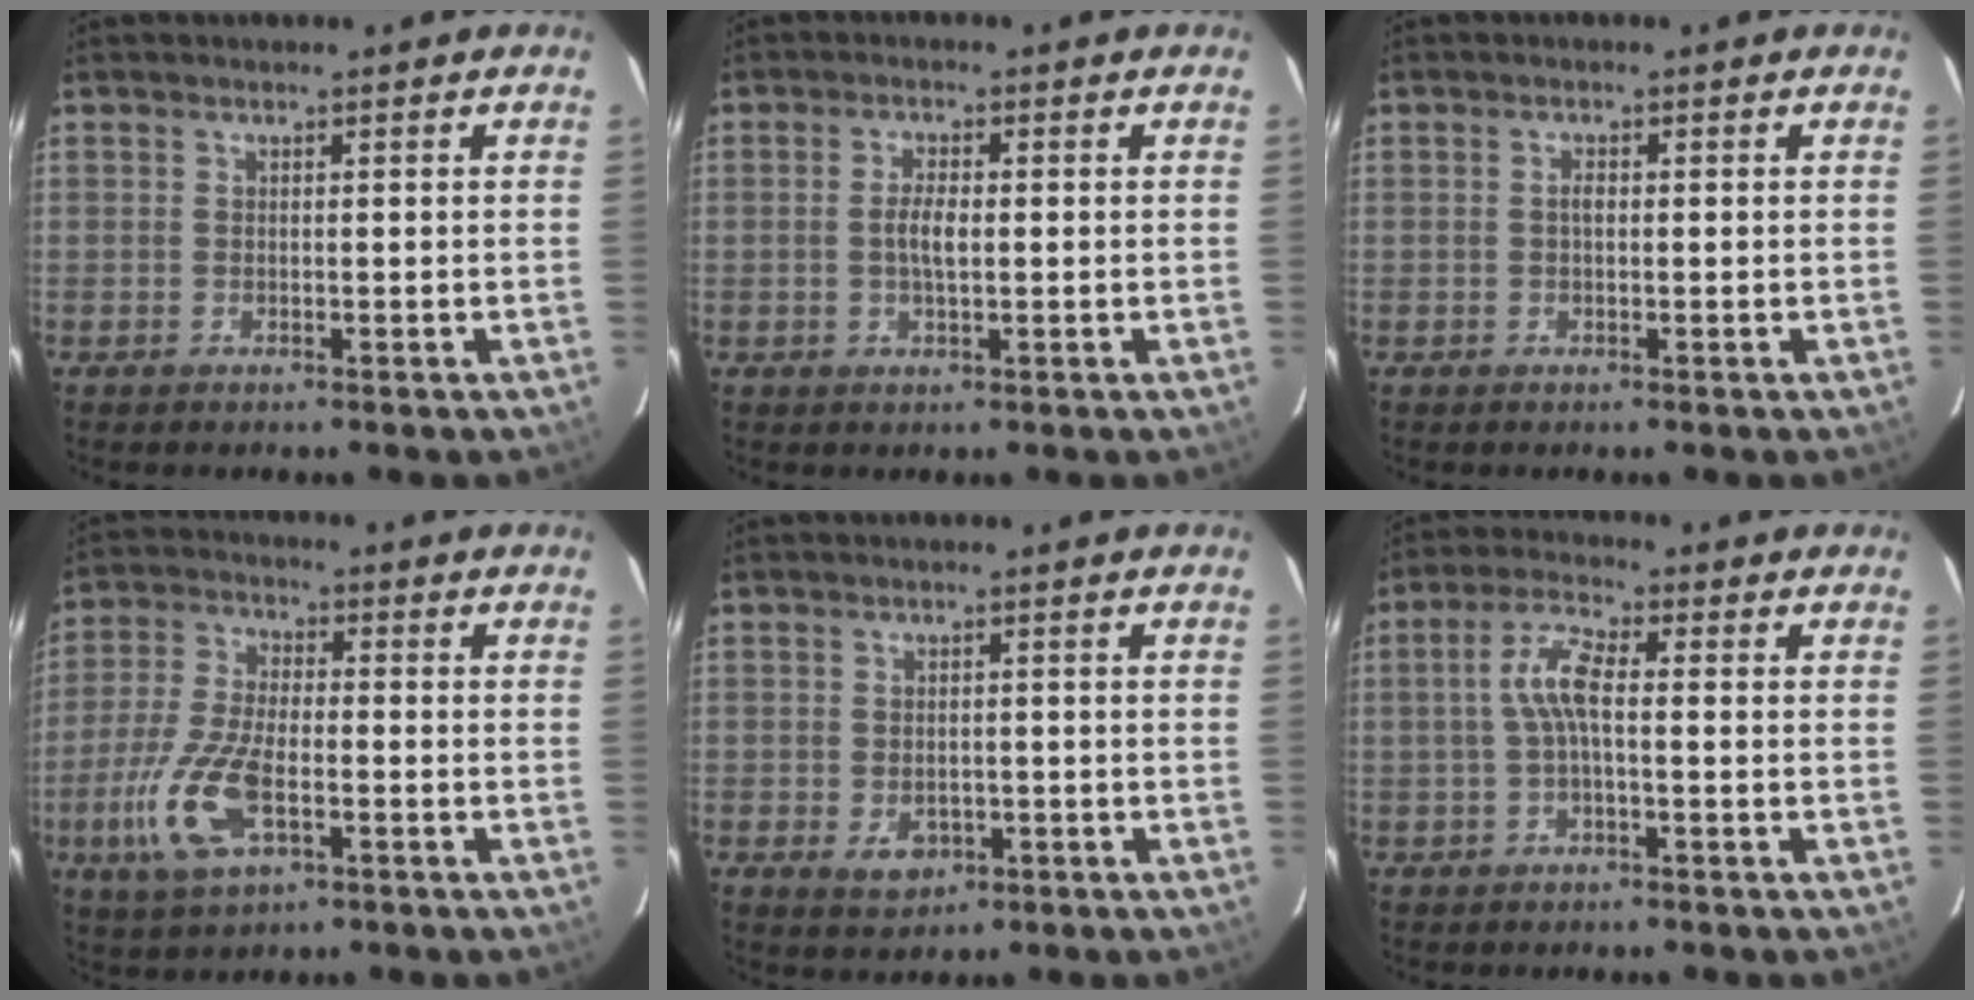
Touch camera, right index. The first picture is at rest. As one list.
[{"total": 3.2, "force": [-0.1, 1.0, 3.0], "torque": [-0.059, 0.002, -0.003]}, {"total": 1.1, "force": [0.0, 0.5, 0.9], "torque": [-0.018, 0.004, -0.003]}, {"total": 12.6, "force": [-4.6, 5.5, 10.4], "torque": [-0.234, -0.009, -0.086]}, {"total": 4.3, "force": [-1.5, 3.3, 2.3], "torque": [-0.046, -0.005, -0.012]}, {"total": 5.4, "force": [-0.4, 1.3, 5.2], "torque": [-0.113, 0.015, -0.009]}]